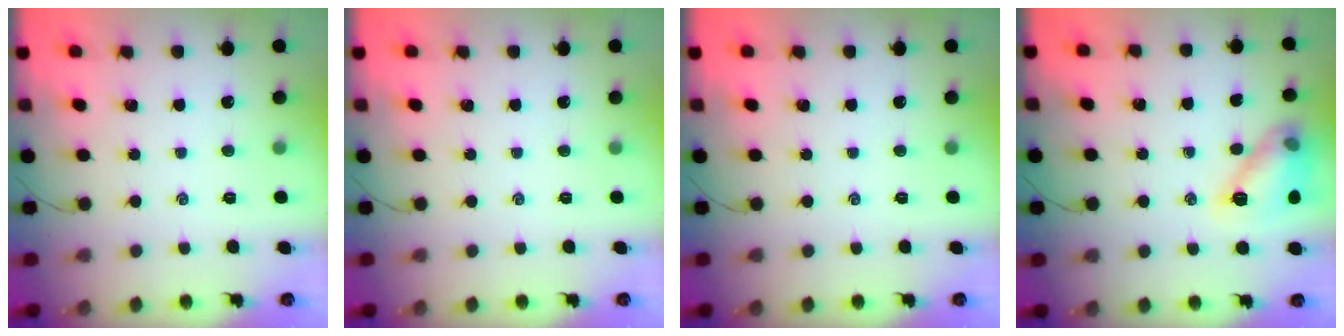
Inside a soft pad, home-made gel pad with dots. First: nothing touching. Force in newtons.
{"total": 0.0}
{"total": 0.0}
{"total": 12.8, "press": 12.8, "slide": 0.2}